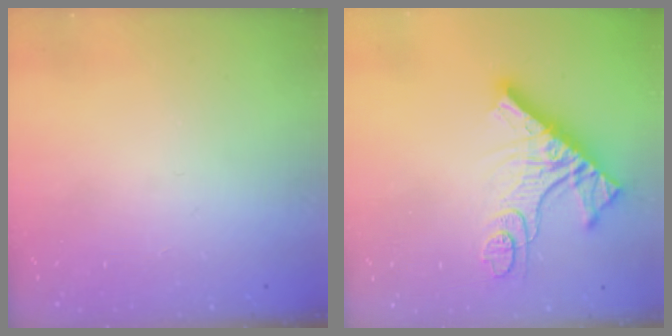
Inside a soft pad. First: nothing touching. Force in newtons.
{"total": 14.8, "press": 14.7, "slide": 1.5}